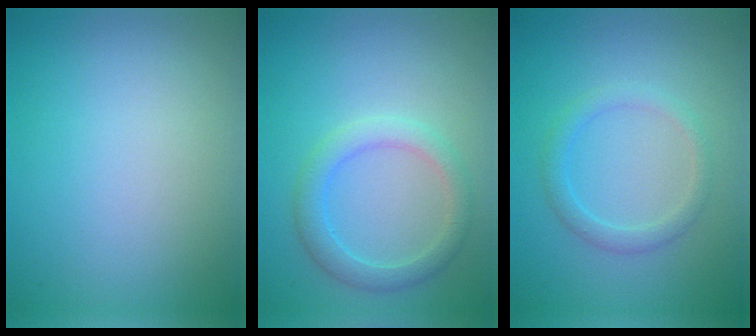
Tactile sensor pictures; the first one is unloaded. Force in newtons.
{"total": 2.8, "press": 2.8, "slide": 0.1}
{"total": 1.9, "press": 1.9, "slide": 0.2}